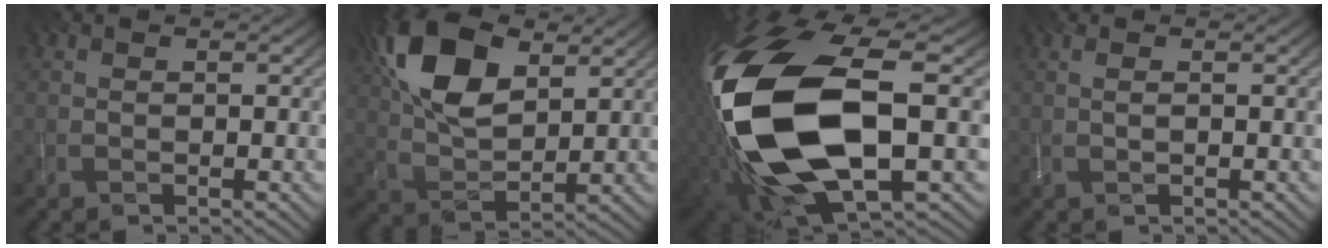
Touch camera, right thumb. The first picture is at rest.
{"total": 13.5, "force": [5.6, 7.1, 10.0], "torque": [-0.235, 0.021, 0.110]}
{"total": 19.7, "force": [-1.4, 10.2, 16.8], "torque": [-0.400, -0.043, -0.012]}
{"total": 0.9, "force": [0.1, 0.1, 0.9], "torque": [-0.023, 0.003, 0.001]}